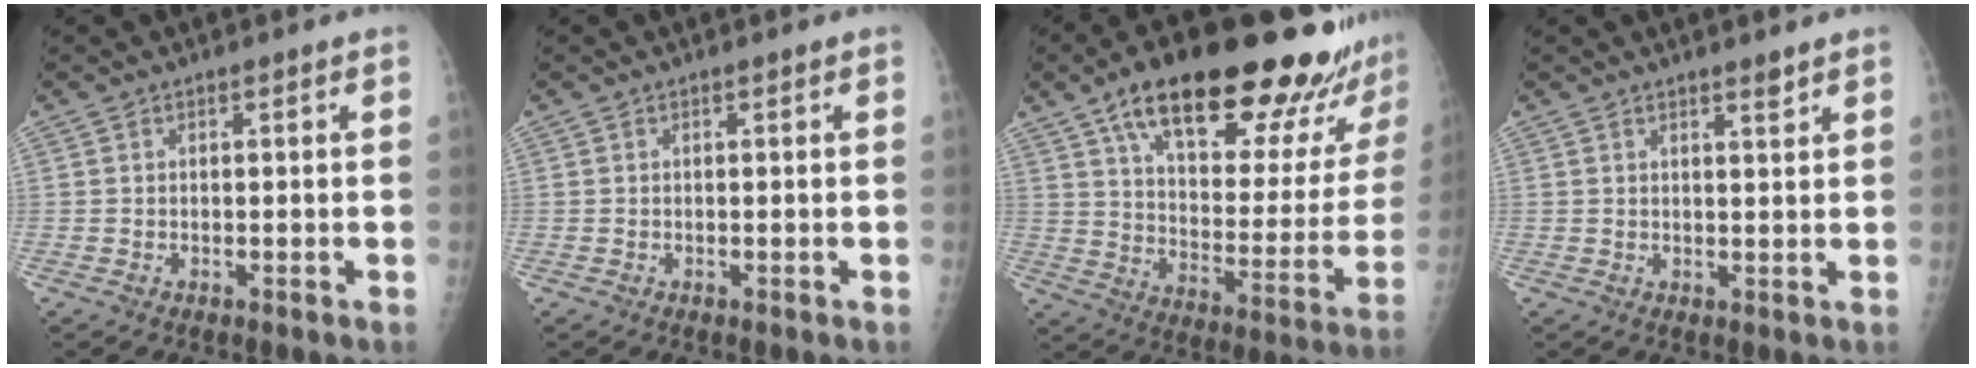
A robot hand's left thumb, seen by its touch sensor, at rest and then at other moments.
{"total": 0.0}
{"total": 29.2, "force": [21.4, 8.5, 18.0], "torque": [-0.230, -0.073, 0.310]}
{"total": 1.9, "force": [1.5, 0.2, 1.1], "torque": [-0.014, -0.012, 0.024]}